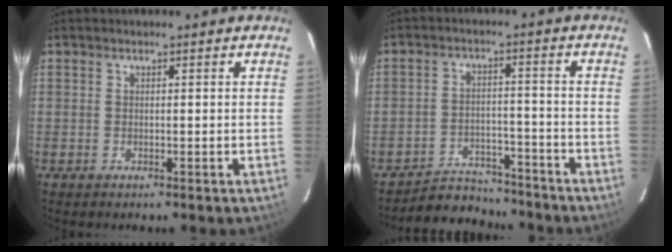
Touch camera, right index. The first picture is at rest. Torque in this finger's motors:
{"motor_torque": [-1.08, -0.33, -0.32, -0.20]}